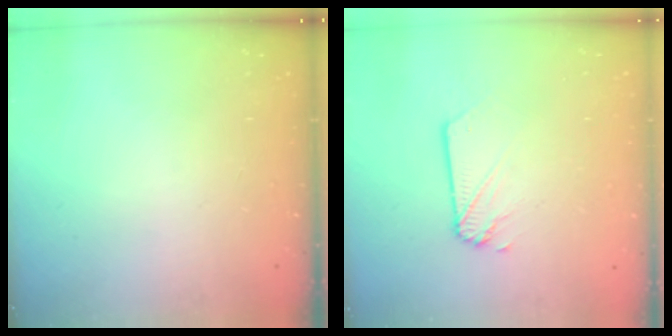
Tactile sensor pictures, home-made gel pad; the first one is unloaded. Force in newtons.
{"total": 2.3, "press": 2.3, "slide": 0.1}